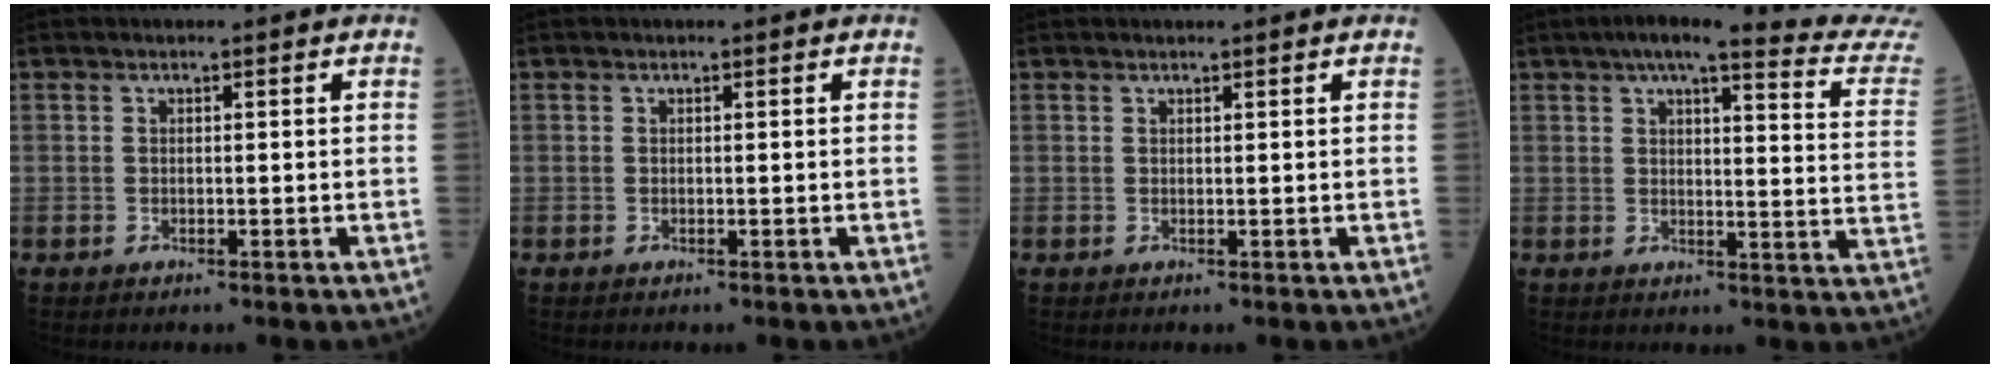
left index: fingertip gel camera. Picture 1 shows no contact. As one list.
[{"total": 0.0}, {"total": 0.7, "force": [0.7, -0.2, 0.2], "torque": [-0.010, 0.004, 0.018]}, {"total": 20.3, "force": [18.2, 0.0, 9.0], "torque": [-0.112, -0.050, 0.205]}]